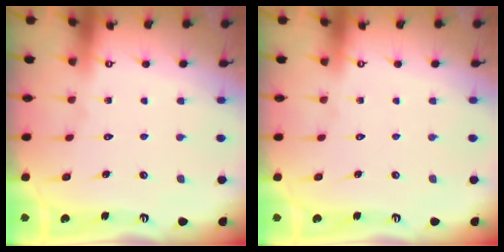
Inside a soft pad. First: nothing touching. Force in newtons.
{"total": 0.0}